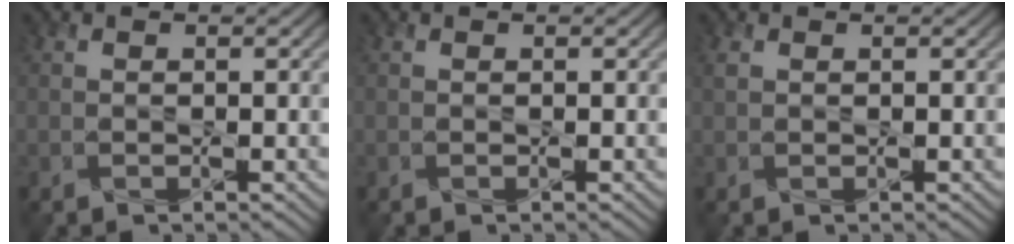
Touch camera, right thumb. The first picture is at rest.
{"total": 0.0}
{"total": 0.7, "force": [0.3, 0.5, 0.4], "torque": [-0.015, 0.001, 0.008]}